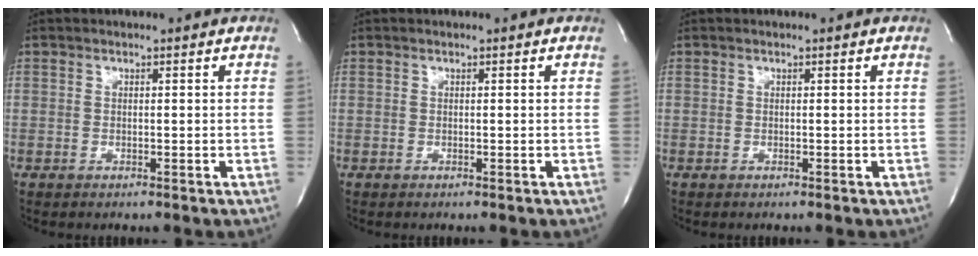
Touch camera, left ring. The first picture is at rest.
{"total": 0.0}
{"total": 0.0}